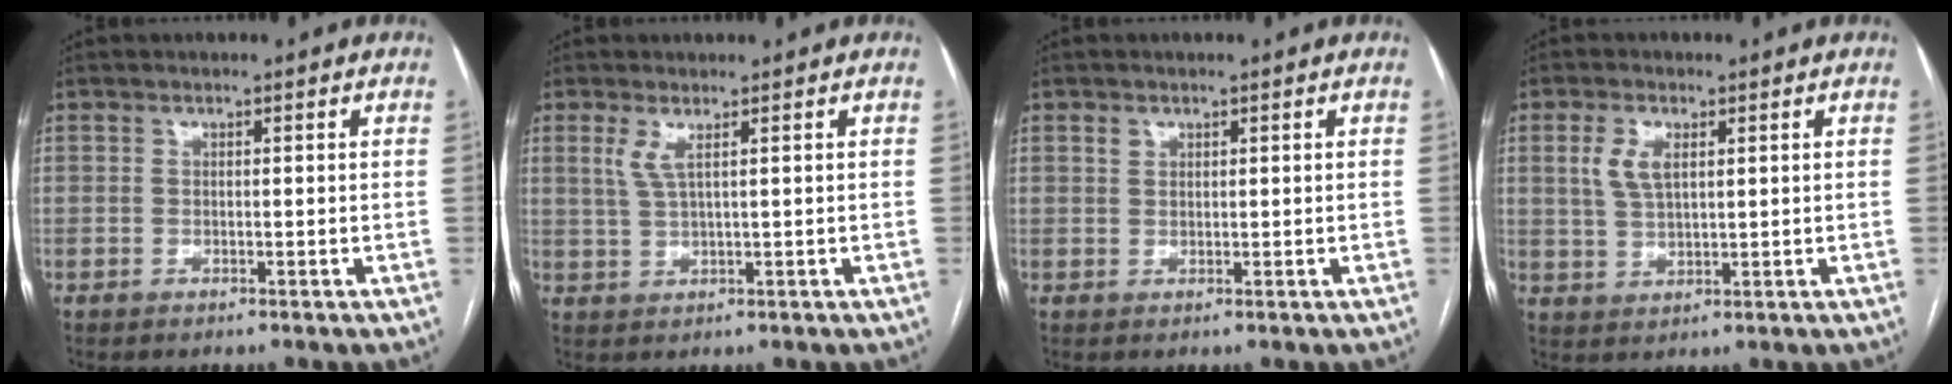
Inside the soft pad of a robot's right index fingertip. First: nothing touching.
{"total": 2.8, "force": [1.3, 0.2, 2.4], "torque": [-0.063, 0.001, 0.032]}
{"total": 1.1, "force": [0.7, 0.7, 0.3], "torque": [-0.003, 0.002, 0.012]}
{"total": 4.7, "force": [1.7, 2.1, 3.8], "torque": [-0.085, 0.007, 0.037]}